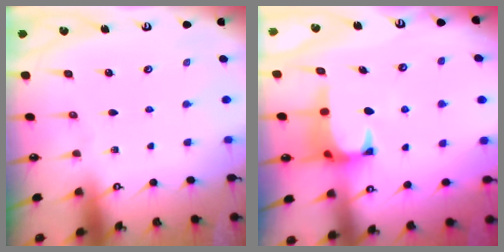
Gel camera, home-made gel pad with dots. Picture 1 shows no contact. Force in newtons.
{"total": 1.4, "press": 1.2, "slide": 0.7}